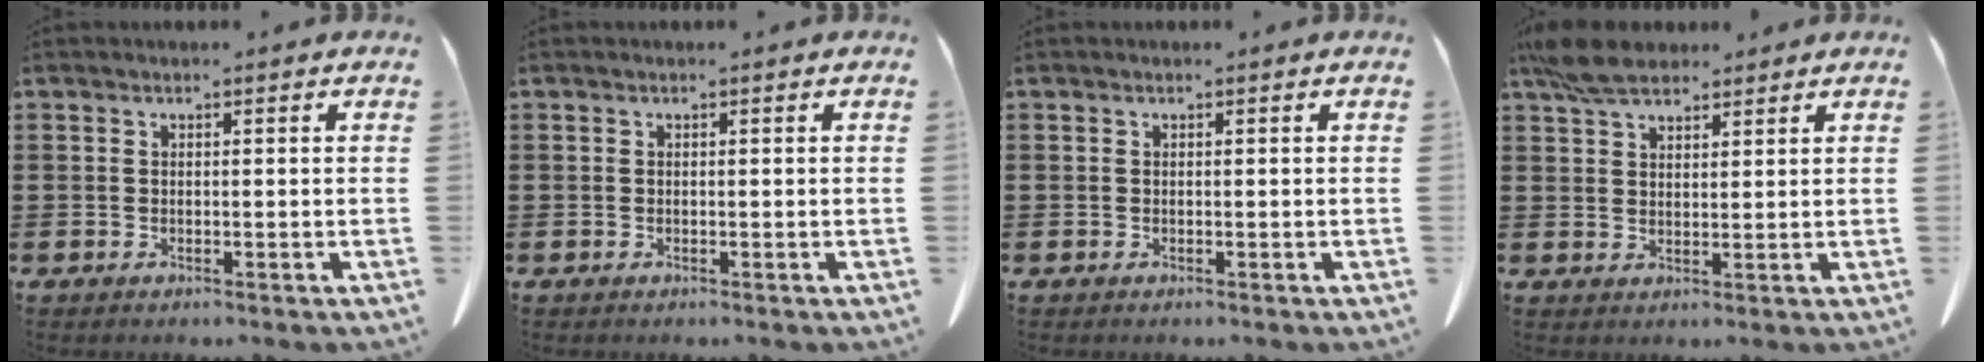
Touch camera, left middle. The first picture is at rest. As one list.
[{"total": 0.0}, {"total": 0.0}, {"total": 6.3, "force": [5.1, 2.3, 2.9], "torque": [-0.071, -0.004, 0.098]}]